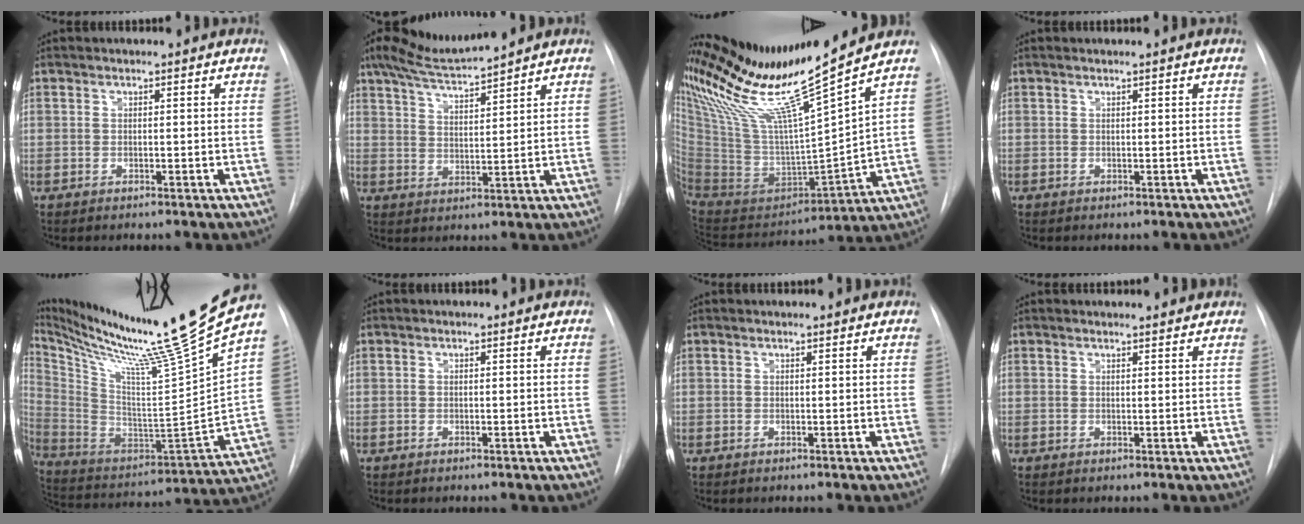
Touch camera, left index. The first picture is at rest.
{"total": 7.5, "force": [6.8, -0.2, 3.1], "torque": [-0.062, 0.008, 0.128]}
{"total": 21.3, "force": [17.1, -2.1, 12.5], "torque": [-0.219, -0.046, 0.314]}
{"total": 0.0}
{"total": 29.7, "force": [23.9, -3.1, 17.5], "torque": [-0.315, -0.091, 0.380]}
{"total": 0.0}
{"total": 0.6, "force": [0.6, -0.1, 0.0], "torque": [-0.005, 0.002, 0.012]}
{"total": 2.9, "force": [2.9, 0.3, 0.4], "torque": [-0.013, 0.005, 0.030]}